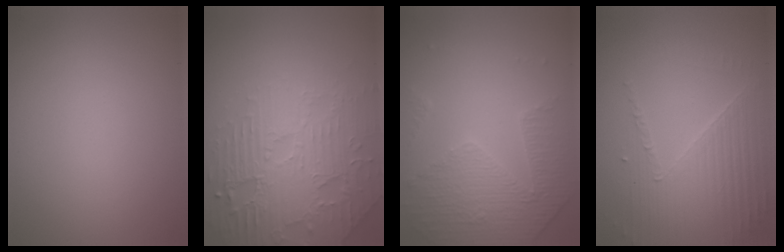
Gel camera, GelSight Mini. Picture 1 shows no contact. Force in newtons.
{"total": 4.9, "press": 4.6, "slide": 1.8}
{"total": 4.8, "press": 3.3, "slide": 3.6}
{"total": 3.8, "press": 3.5, "slide": 1.5}